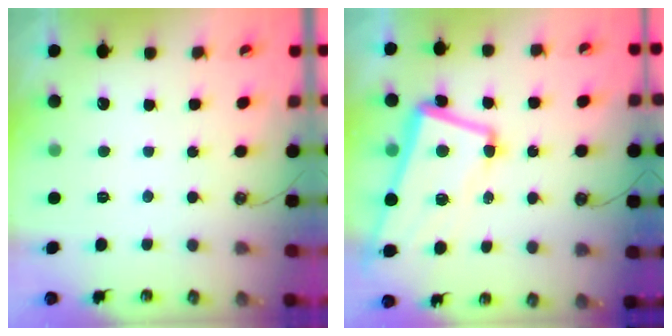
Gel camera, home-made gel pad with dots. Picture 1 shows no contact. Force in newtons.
{"total": 6.5, "press": 6.2, "slide": 2.0}